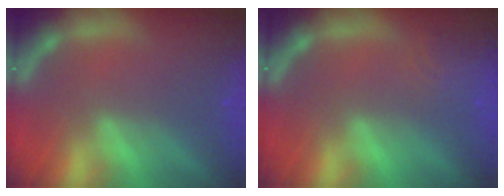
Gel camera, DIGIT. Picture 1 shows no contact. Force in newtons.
{"total": 2.9}